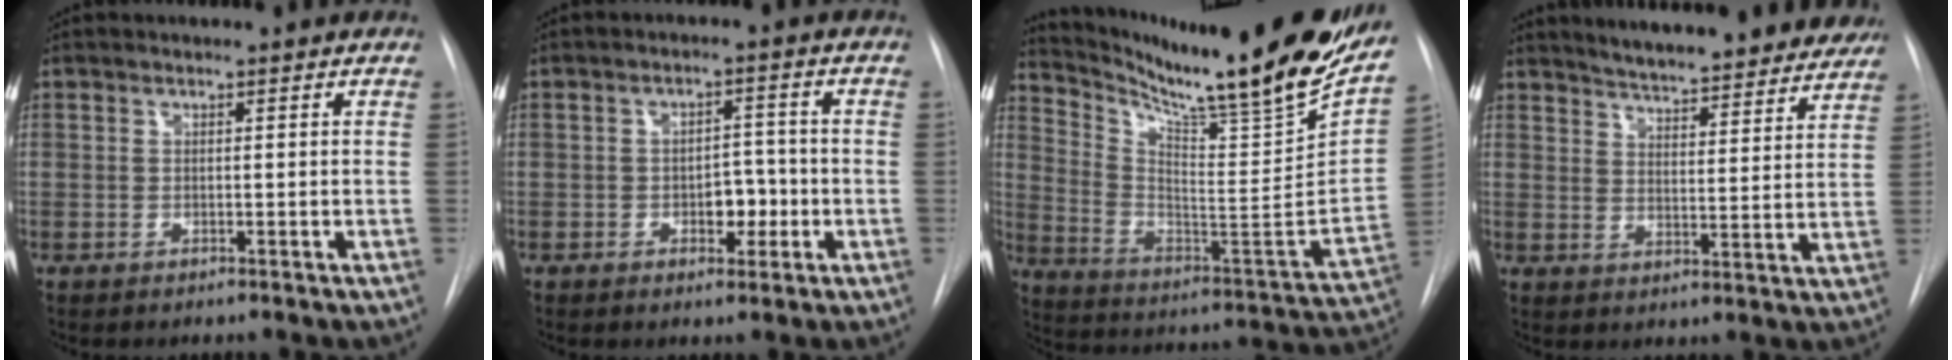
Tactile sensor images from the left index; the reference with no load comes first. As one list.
[{"total": 4.6, "force": [-1.4, 2.6, 3.5], "torque": [-0.039, 0.010, -0.016]}, {"total": 28.7, "force": [24.0, 0.8, 15.8], "torque": [-0.265, -0.099, 0.345]}, {"total": 21.4, "force": [19.4, 3.9, 8.1], "torque": [-0.115, -0.024, 0.241]}]